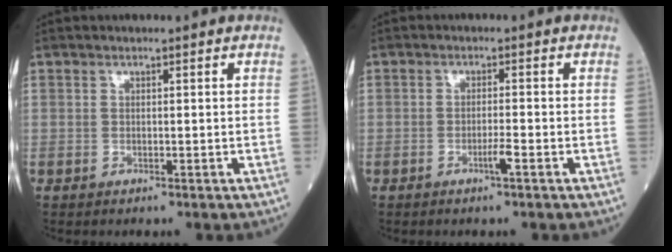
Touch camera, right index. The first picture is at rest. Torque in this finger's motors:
{"motor_torque": [0.62, -0.14, 0.31, 0.10]}